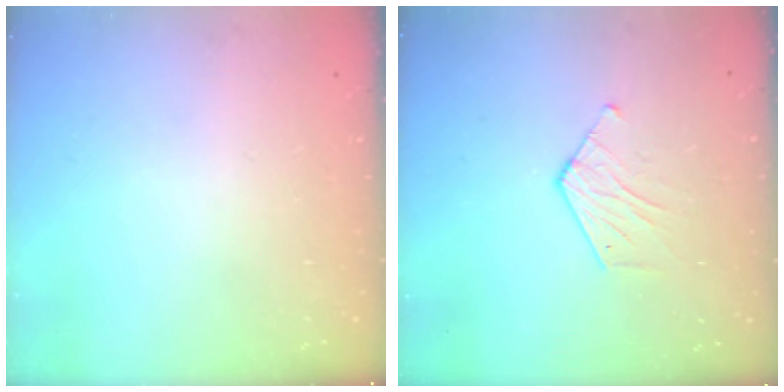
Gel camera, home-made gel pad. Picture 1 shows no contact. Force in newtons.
{"total": 5.6, "press": 5.6, "slide": 0.5}